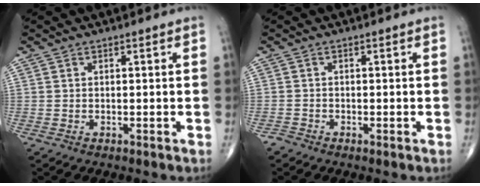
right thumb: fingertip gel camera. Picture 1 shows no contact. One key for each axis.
{"total": 0.9, "fx": -0.9, "fy": 0.3, "fz": 0.0, "tx": 0.002, "ty": -0.002, "tz": -0.023}